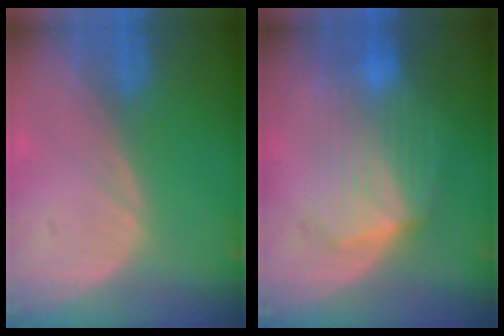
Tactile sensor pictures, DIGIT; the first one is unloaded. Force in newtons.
{"total": 7.3, "press": 7.2, "slide": 0.6}